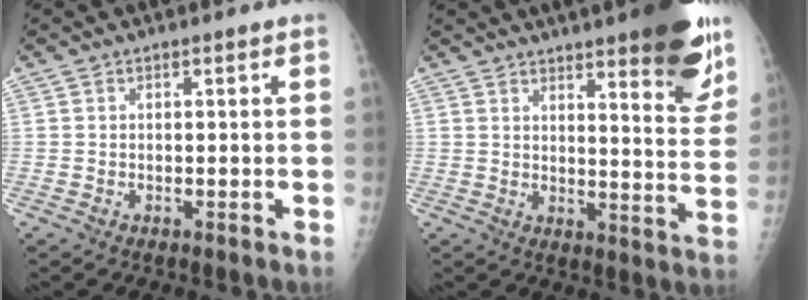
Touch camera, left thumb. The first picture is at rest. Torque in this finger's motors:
{"motor_torque": [2.84, 1.78, 0.88, -1.02, 0.22]}